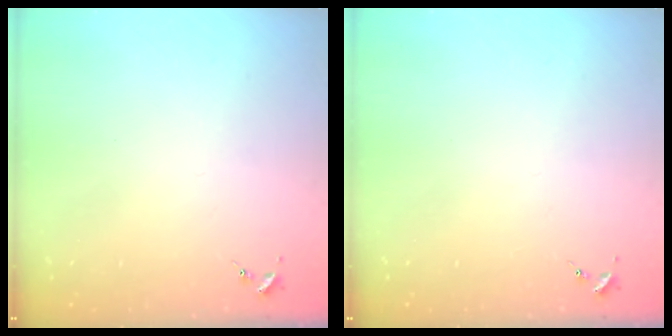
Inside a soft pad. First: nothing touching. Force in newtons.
{"total": 0.0}